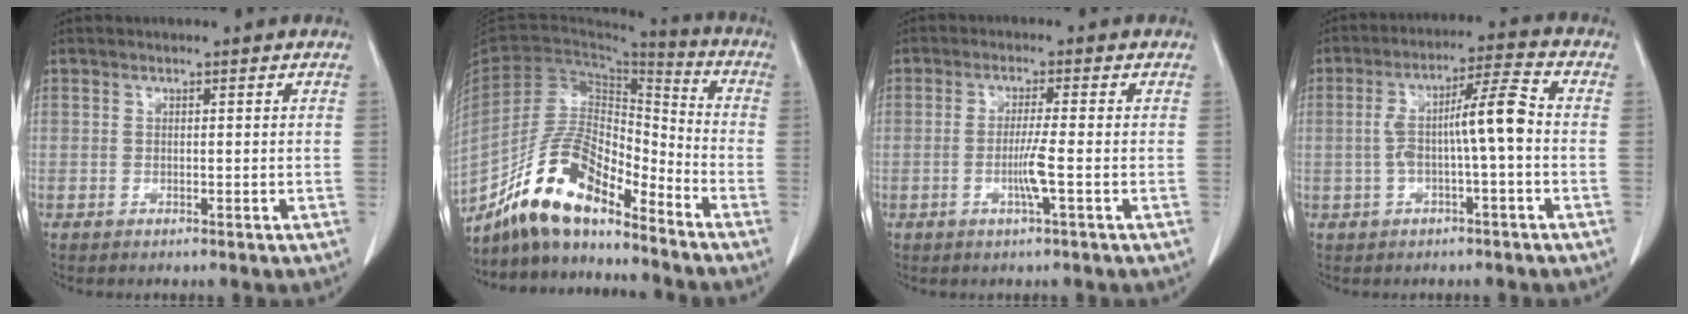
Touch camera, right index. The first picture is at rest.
{"total": 14.3, "force": [-11.4, 4.2, 7.5], "torque": [-0.140, 0.022, -0.208]}
{"total": 3.9, "force": [-1.1, -0.6, 3.8], "torque": [-0.073, -0.007, -0.022]}
{"total": 8.3, "force": [-0.7, 0.6, 8.3], "torque": [-0.150, 0.030, -0.013]}